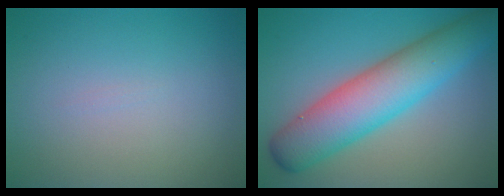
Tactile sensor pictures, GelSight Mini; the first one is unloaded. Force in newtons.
{"total": 8.5, "press": 8.5, "slide": 0.2}